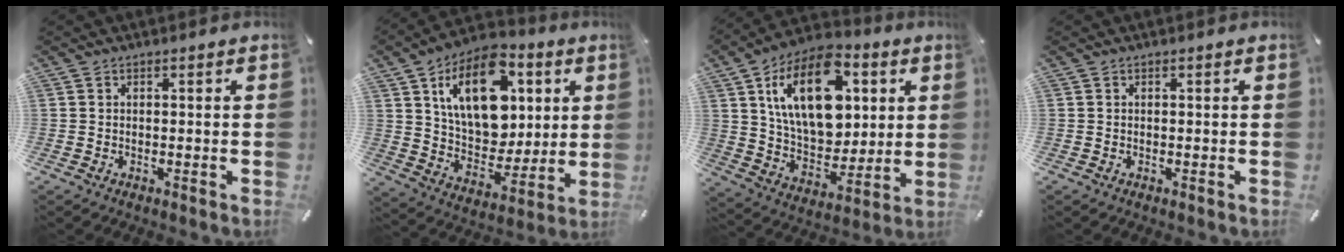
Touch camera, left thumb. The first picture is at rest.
{"total": 19.5, "force": [7.5, 13.1, 12.4], "torque": [-0.197, -0.025, 0.133]}
{"total": 21.2, "force": [7.1, 13.5, 14.7], "torque": [-0.264, -0.022, 0.122]}
{"total": 0.0}